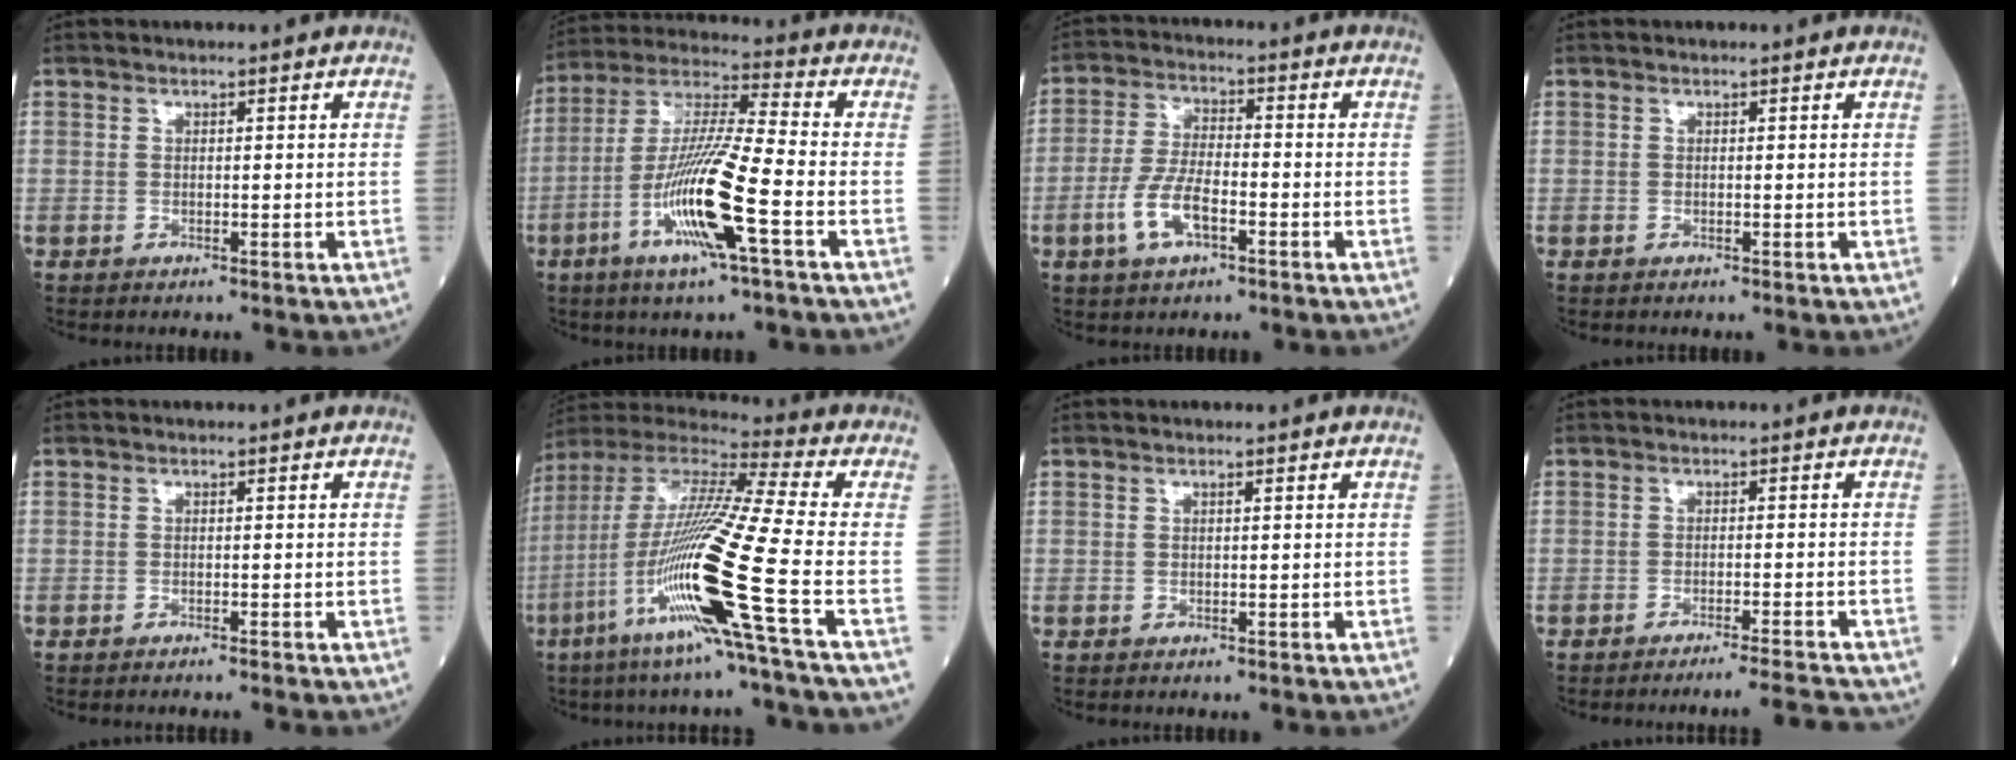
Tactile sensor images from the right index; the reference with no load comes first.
{"total": 14.8, "force": [-5.3, 0.3, 13.8], "torque": [-0.278, -0.009, -0.104]}
{"total": 7.4, "force": [-2.9, 2.6, 6.3], "torque": [-0.132, 0.002, -0.056]}
{"total": 0.0}
{"total": 1.3, "force": [-1.2, -0.2, 0.6], "torque": [-0.009, 0.001, -0.015]}
{"total": 21.4, "force": [-7.3, -1.3, 20.1], "torque": [-0.424, -0.035, -0.155]}
{"total": 0.0}
{"total": 5.9, "force": [-5.7, -1.2, 1.1], "torque": [-0.003, -0.003, -0.082]}